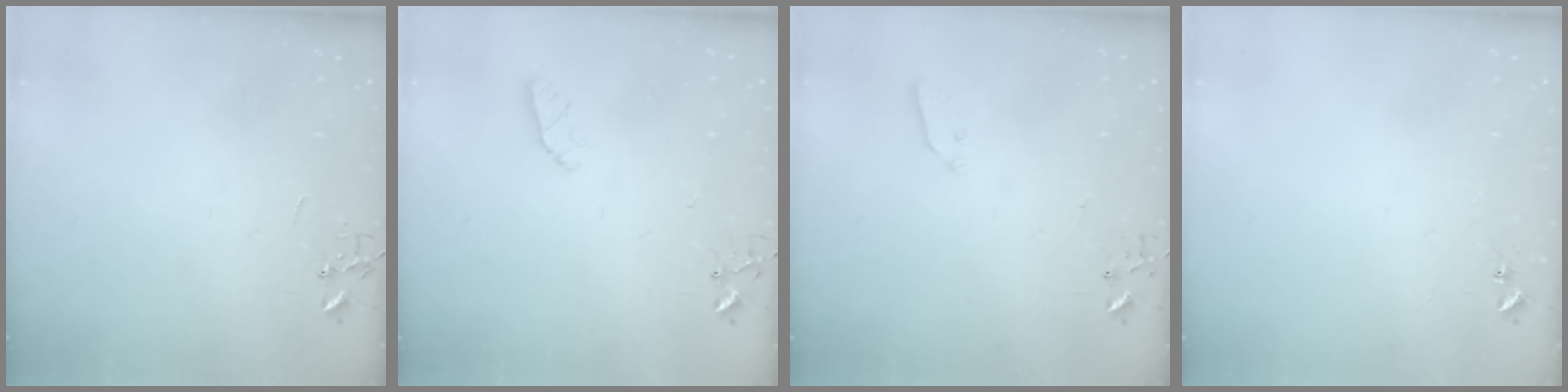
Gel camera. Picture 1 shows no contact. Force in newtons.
{"total": 4.4, "press": 4.4, "slide": 0.6}
{"total": 3.8, "press": 3.8, "slide": 0.1}
{"total": 4.3, "press": 4.2, "slide": 0.6}